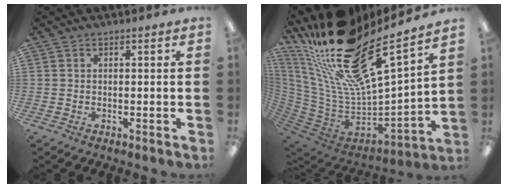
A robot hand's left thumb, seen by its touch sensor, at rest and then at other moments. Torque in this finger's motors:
{"motor_torque": [2.69, -0.34, 1.59, 0.04, 0.42]}